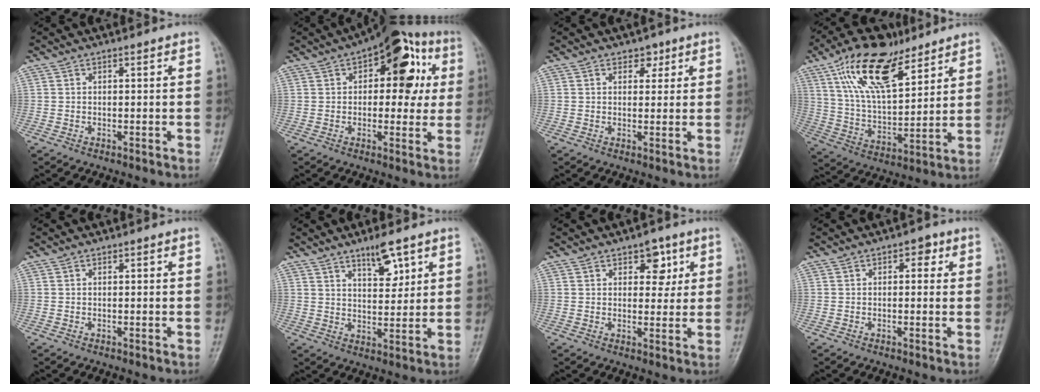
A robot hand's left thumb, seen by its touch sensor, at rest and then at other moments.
{"total": 15.7, "force": [4.3, 8.2, 12.6], "torque": [-0.109, 0.020, 0.048]}
{"total": 2.7, "force": [1.5, 2.0, 1.1], "torque": [0.007, -0.006, 0.017]}
{"total": 17.9, "force": [10.7, 7.9, 12.1], "torque": [-0.189, -0.037, 0.202]}
{"total": 0.0}
{"total": 6.4, "force": [3.9, 2.1, 4.5], "torque": [-0.061, -0.029, 0.067]}
{"total": 6.1, "force": [2.6, 3.9, 3.9], "torque": [-0.014, -0.008, 0.029]}
{"total": 2.8, "force": [0.9, 1.7, 2.0], "torque": [-0.004, 0.004, 0.003]}